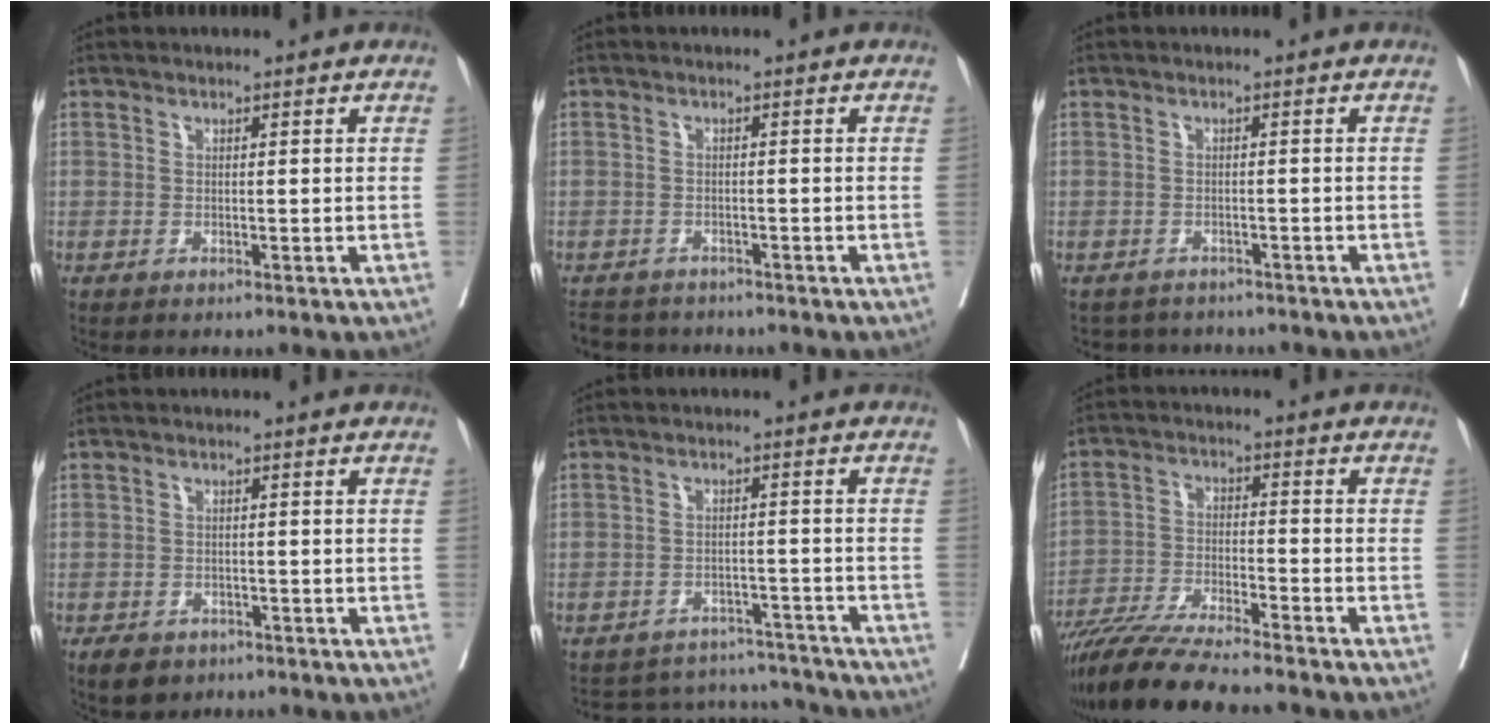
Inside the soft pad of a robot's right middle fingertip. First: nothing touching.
{"total": 4.2, "force": [-4.0, 1.3, 0.3], "torque": [0.001, -0.007, -0.062]}
{"total": 4.4, "force": [-4.1, 1.7, 0.0], "torque": [0.000, 0.001, -0.051]}
{"total": 4.1, "force": [-2.8, 2.6, 1.3], "torque": [-0.020, -0.001, -0.038]}
{"total": 9.5, "force": [-9.4, 1.6, -0.6], "torque": [0.014, 0.026, -0.120]}
{"total": 13.2, "force": [-11.6, 0.5, 6.2], "torque": [-0.104, -0.025, -0.193]}